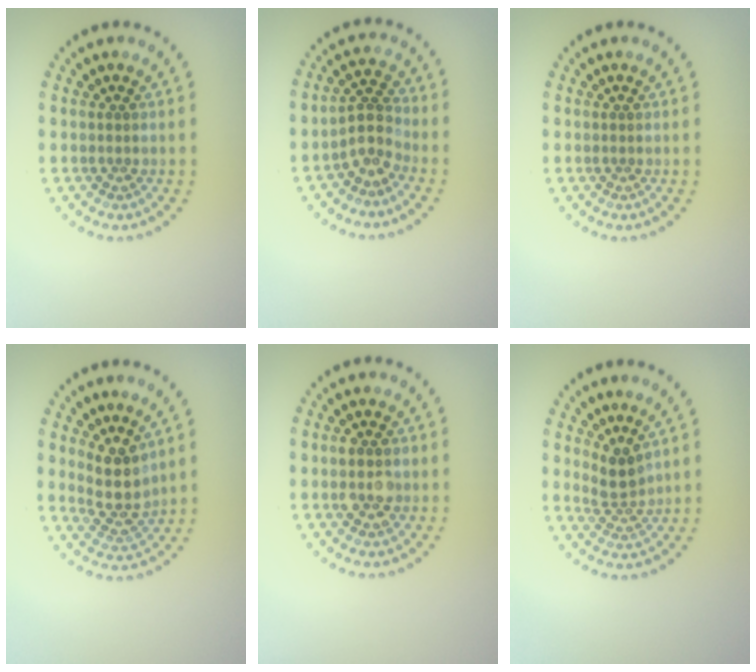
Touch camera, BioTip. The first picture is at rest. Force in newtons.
{"total": 2.7, "press": 1.9, "slide": 1.8}
{"total": 0.0}
{"total": 3.7, "press": 3.0, "slide": 2.2}
{"total": 2.8, "press": 2.8, "slide": 0.1}
{"total": 2.4, "press": 1.7, "slide": 1.7}